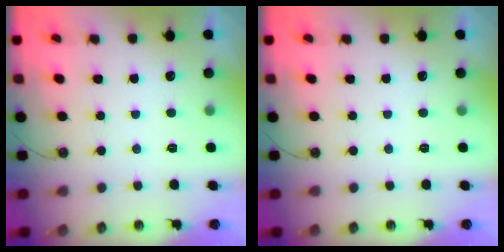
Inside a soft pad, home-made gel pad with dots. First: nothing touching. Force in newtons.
{"total": 0.0}